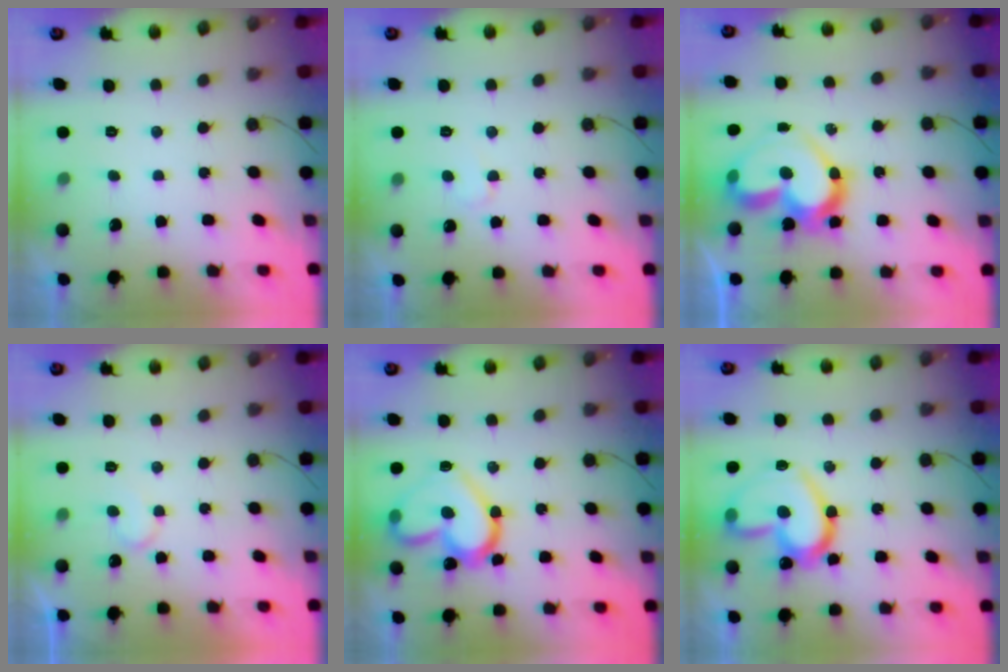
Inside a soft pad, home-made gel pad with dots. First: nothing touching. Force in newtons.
{"total": 3.1, "press": 3.1, "slide": 0.3}
{"total": 16.6, "press": 16.5, "slide": 1.2}
{"total": 5.1, "press": 5.1, "slide": 0.4}
{"total": 16.9, "press": 16.9, "slide": 1.5}
{"total": 21.3, "press": 21.1, "slide": 2.6}